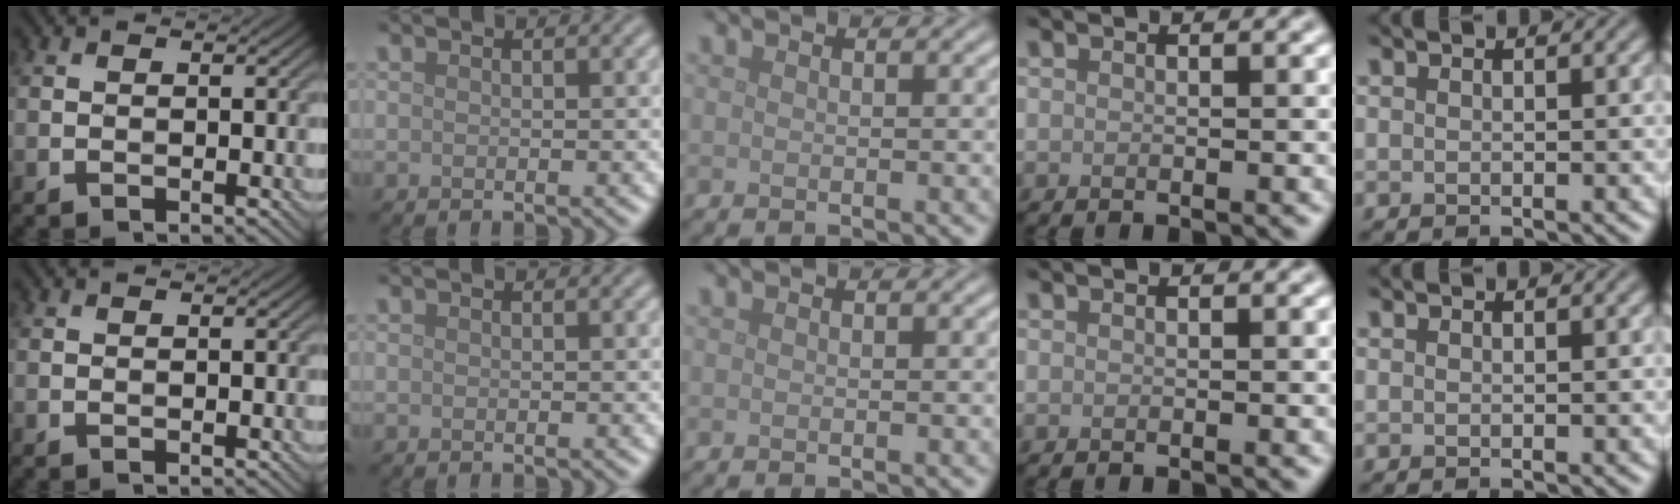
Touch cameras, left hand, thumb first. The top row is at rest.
{}